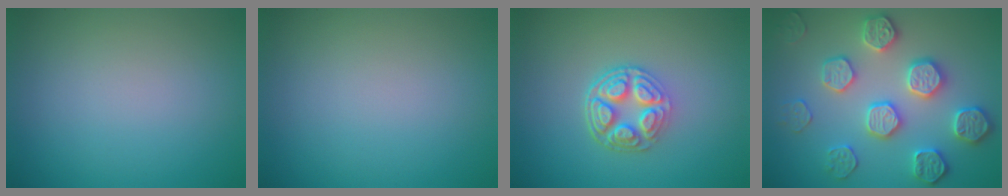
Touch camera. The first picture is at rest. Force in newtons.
{"total": 0.0}
{"total": 4.8, "press": 3.6, "slide": 3.2}
{"total": 4.7, "press": 4.7, "slide": 0.6}